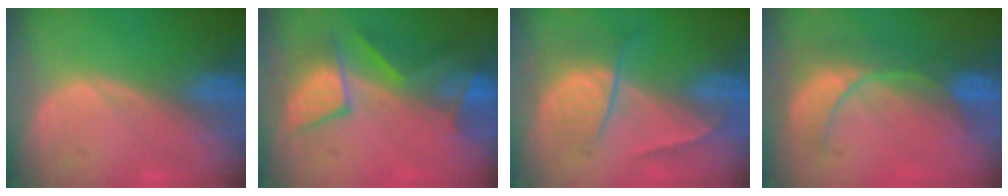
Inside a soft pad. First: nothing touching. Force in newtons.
{"total": 7.7, "press": 7.6, "slide": 1.2}
{"total": 6.8, "press": 6.0, "slide": 3.2}
{"total": 7.9, "press": 7.3, "slide": 3.0}